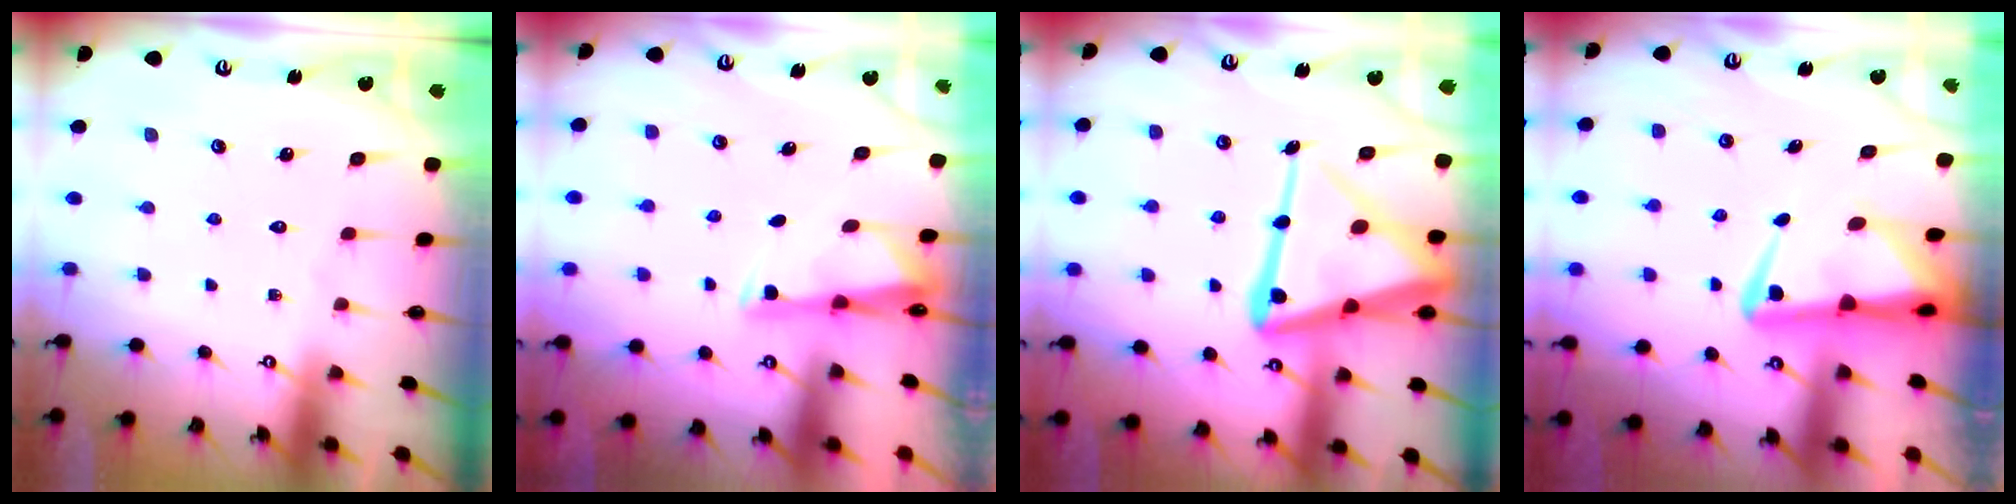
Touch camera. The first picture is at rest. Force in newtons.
{"total": 2.9, "press": 2.9, "slide": 0.6}
{"total": 18.8, "press": 18.7, "slide": 2.2}
{"total": 4.7, "press": 4.7, "slide": 0.7}